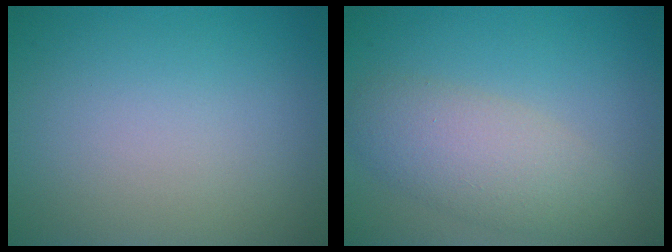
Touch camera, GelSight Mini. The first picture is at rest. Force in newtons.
{"total": 4.5, "press": 4.5, "slide": 0.1}